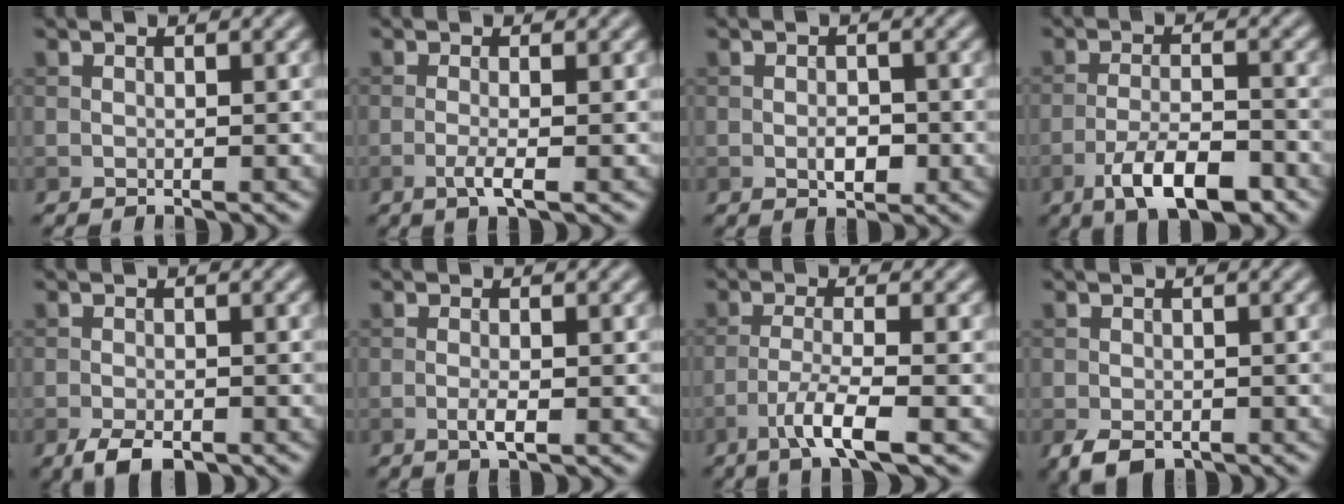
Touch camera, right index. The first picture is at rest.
{"total": 2.2, "force": [-0.8, 0.4, 2.0], "torque": [-0.037, 0.001, -0.021]}
{"total": 2.3, "force": [-0.7, 1.3, 1.8], "torque": [-0.028, 0.000, -0.011]}
{"total": 6.5, "force": [-3.9, 2.2, 4.8], "torque": [-0.085, 0.002, -0.071]}
{"total": 3.3, "force": [-2.0, 1.4, 2.1], "torque": [-0.037, -0.006, -0.037]}
{"total": 1.8, "force": [-0.6, 0.4, 1.6], "torque": [-0.034, -0.003, -0.014]}
{"total": 4.5, "force": [-2.4, 0.6, 3.8], "torque": [-0.072, 0.003, -0.052]}
{"total": 2.9, "force": [-1.6, 1.7, 1.8], "torque": [-0.032, -0.008, -0.027]}